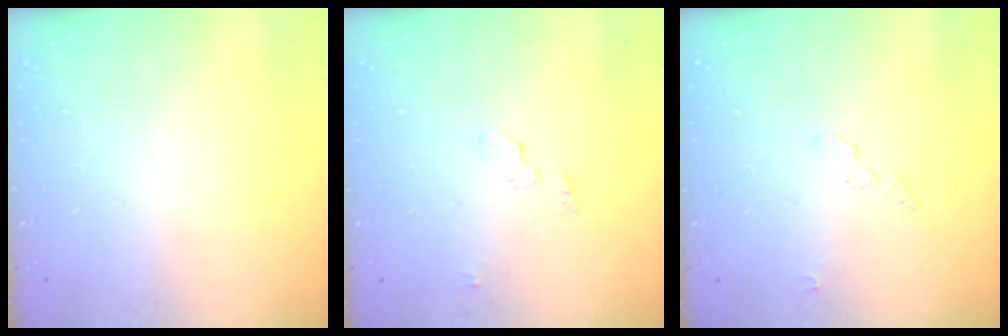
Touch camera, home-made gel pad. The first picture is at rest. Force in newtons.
{"total": 3.5, "press": 3.5, "slide": 0.1}
{"total": 2.8, "press": 2.8, "slide": 0.1}